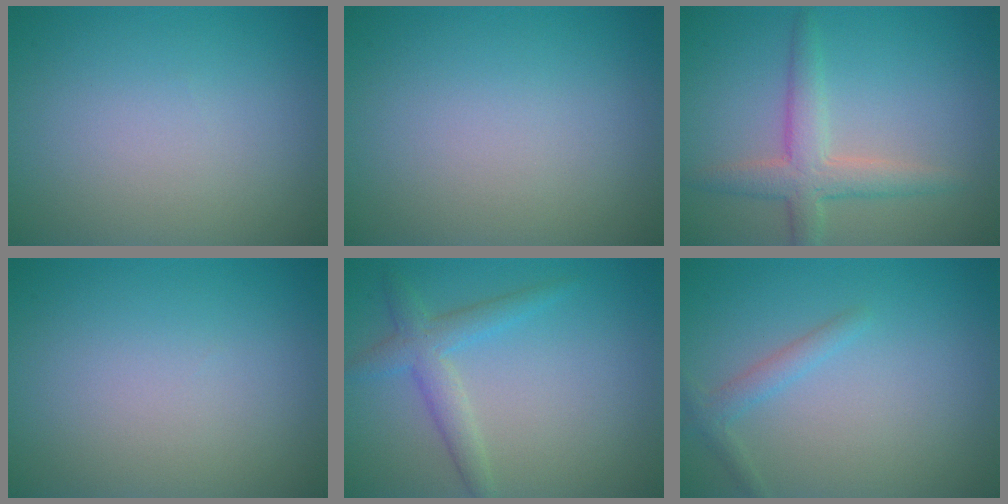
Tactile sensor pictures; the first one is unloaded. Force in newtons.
{"total": 0.0}
{"total": 3.6, "press": 3.6, "slide": 0.2}
{"total": 0.0}
{"total": 2.8, "press": 2.8, "slide": 0.0}
{"total": 1.6, "press": 1.6, "slide": 0.1}